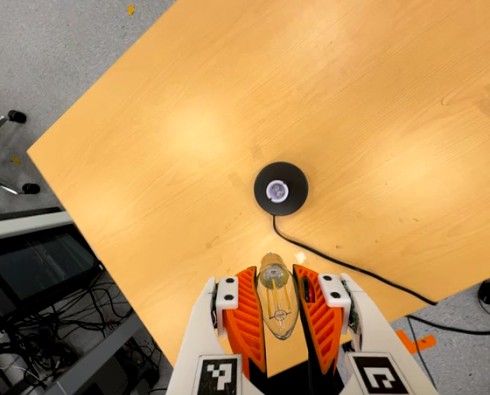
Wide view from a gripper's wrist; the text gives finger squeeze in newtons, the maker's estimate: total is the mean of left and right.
{"total": 20.7, "left": 22.3, "right": 19.1}